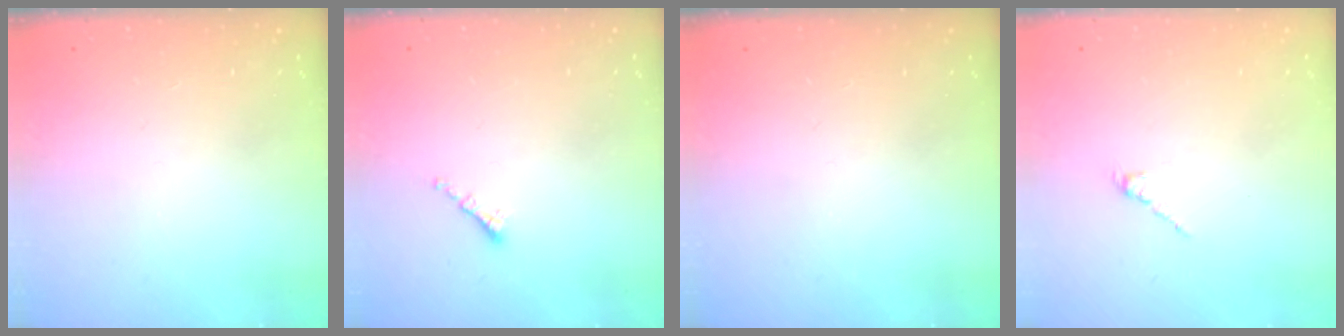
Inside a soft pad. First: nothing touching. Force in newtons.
{"total": 0.8, "press": 0.8, "slide": 0.2}
{"total": 0.0}
{"total": 1.3, "press": 1.2, "slide": 0.5}